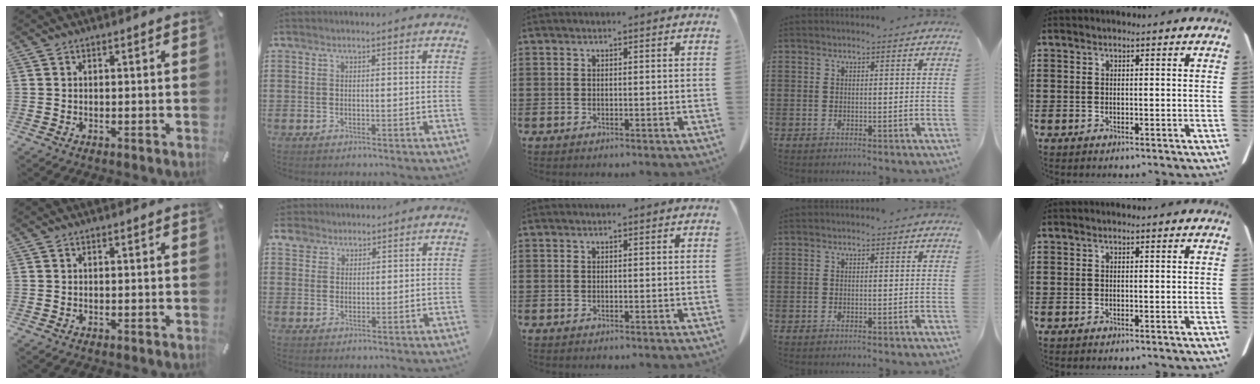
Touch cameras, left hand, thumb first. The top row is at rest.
{"index": {"total": 3.7, "force": [2.6, 2.6, 0.3], "torque": [-0.016, 0.006, 0.047]}}